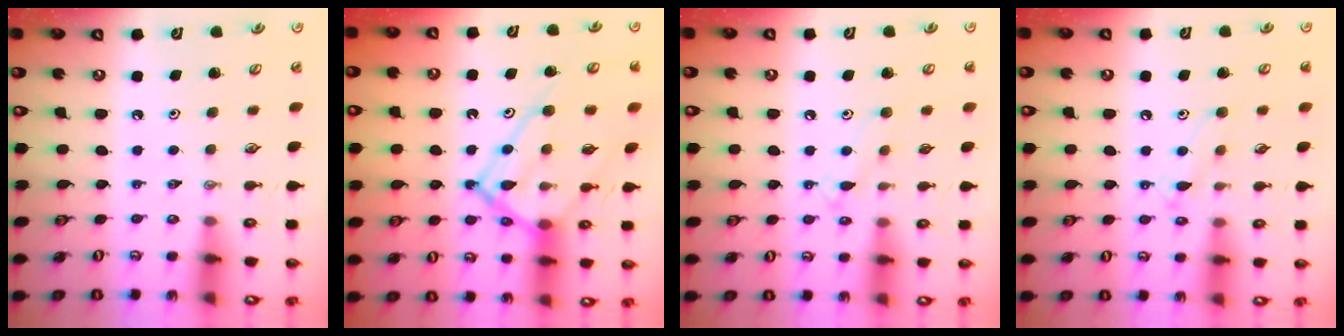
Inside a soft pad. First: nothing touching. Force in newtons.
{"total": 17.7, "press": 17.6, "slide": 2.1}
{"total": 8.4, "press": 8.3, "slide": 0.6}
{"total": 8.3, "press": 8.3, "slide": 0.6}